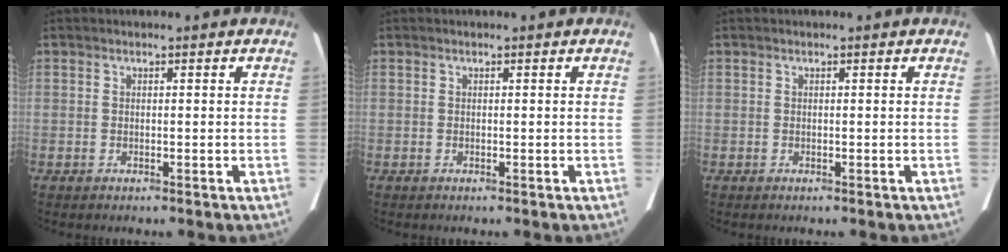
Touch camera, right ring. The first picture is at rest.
{"total": 0.0}
{"total": 0.0}